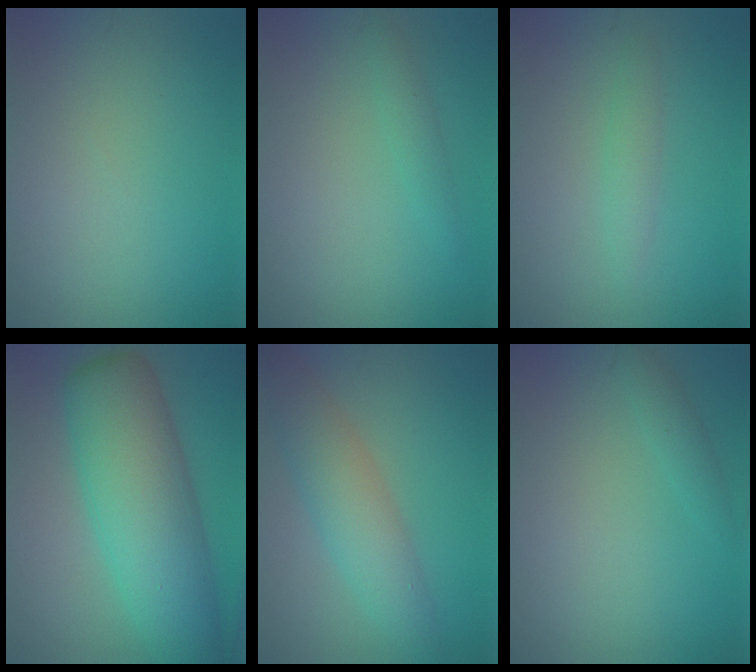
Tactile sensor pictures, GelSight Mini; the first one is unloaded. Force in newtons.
{"total": 1.1, "press": 1.1, "slide": 0.1}
{"total": 1.4, "press": 1.4, "slide": 0.1}
{"total": 10.0, "press": 10.0, "slide": 0.2}
{"total": 4.6, "press": 4.6, "slide": 0.1}
{"total": 1.2, "press": 1.2, "slide": 0.1}